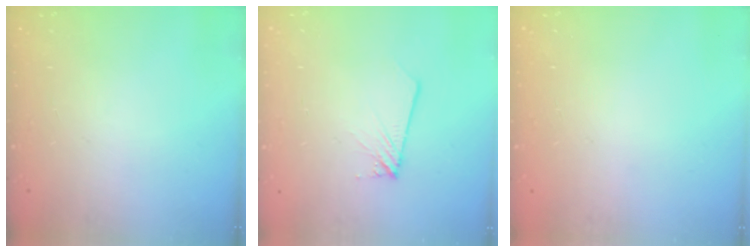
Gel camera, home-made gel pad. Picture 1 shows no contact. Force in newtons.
{"total": 1.7, "press": 1.7, "slide": 0.1}
{"total": 0.0}